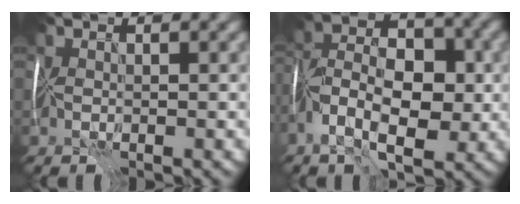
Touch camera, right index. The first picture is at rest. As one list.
[{"total": 7.3, "force": [-2.6, 3.9, 5.6], "torque": [-0.088, 0.013, -0.056]}]